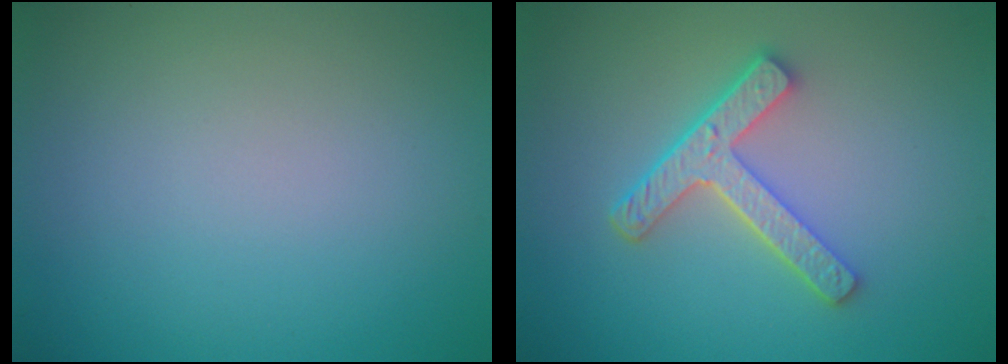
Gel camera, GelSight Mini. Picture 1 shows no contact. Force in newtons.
{"total": 4.3, "press": 3.3, "slide": 2.7}